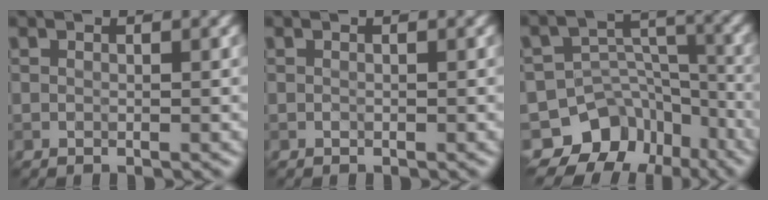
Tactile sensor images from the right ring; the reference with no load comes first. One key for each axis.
{"total": 0.0}
{"total": 9.6, "fx": -6.6, "fy": 6.7, "fz": 1.8, "tx": -0.011, "ty": 0.014, "tz": -0.094}